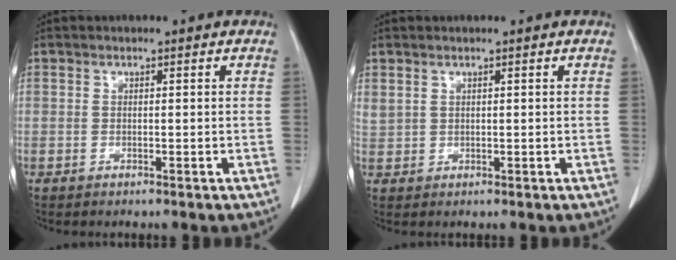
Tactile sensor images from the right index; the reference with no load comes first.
{"total": 1.7, "force": [1.1, 1.0, 0.7], "torque": [-0.020, 0.014, 0.033]}